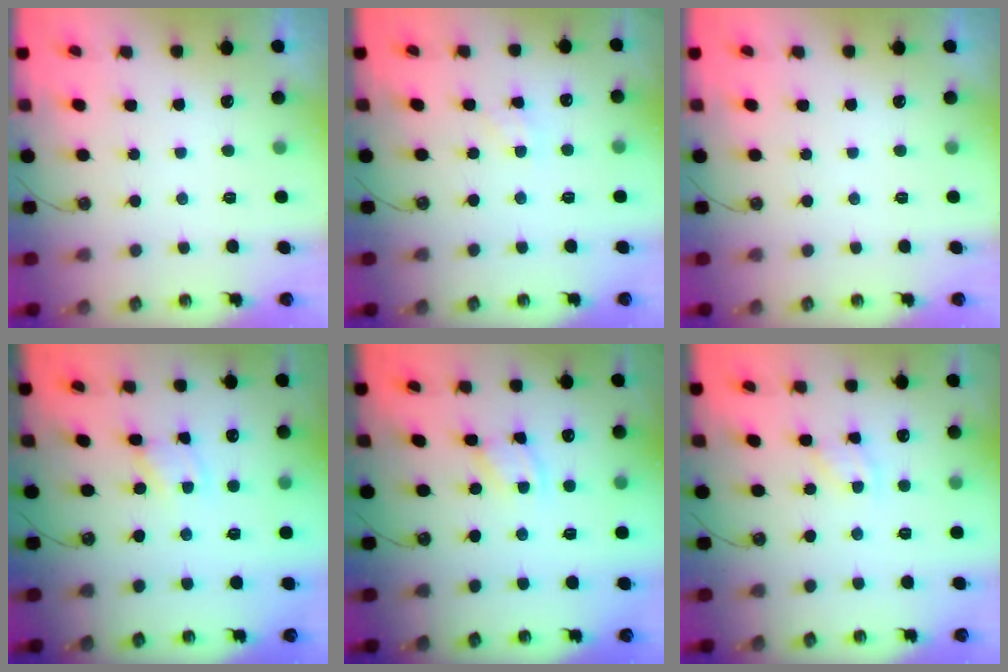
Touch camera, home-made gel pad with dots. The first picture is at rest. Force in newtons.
{"total": 1.4, "press": 1.4, "slide": 0.2}
{"total": 0.0}
{"total": 1.5, "press": 1.5, "slide": 0.0}
{"total": 1.8, "press": 1.8, "slide": 0.3}
{"total": 4.4, "press": 4.4, "slide": 0.5}